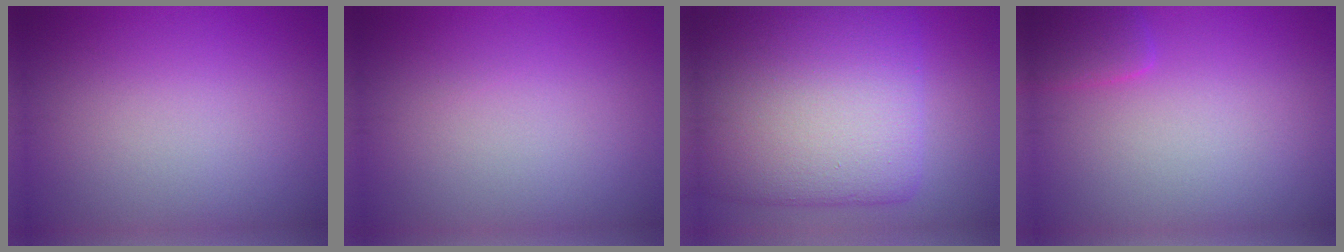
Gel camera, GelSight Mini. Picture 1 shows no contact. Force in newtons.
{"total": 0.0}
{"total": 15.8, "press": 15.8, "slide": 0.3}
{"total": 1.9, "press": 1.9, "slide": 0.3}